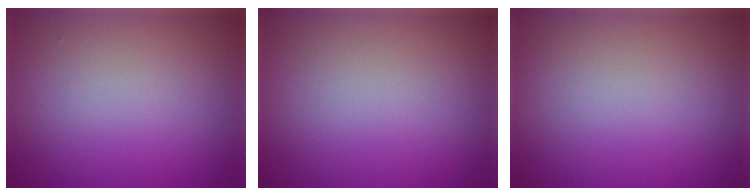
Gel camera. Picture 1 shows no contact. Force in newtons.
{"total": 0.0}
{"total": 0.0}